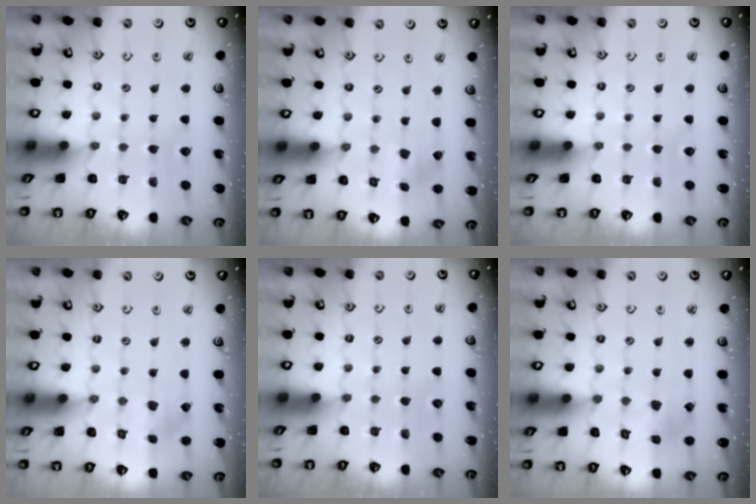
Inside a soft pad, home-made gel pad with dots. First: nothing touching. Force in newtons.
{"total": 1.1, "press": 1.1, "slide": 0.1}
{"total": 0.0}
{"total": 1.7, "press": 1.7, "slide": 0.3}
{"total": 0.0}
{"total": 3.4, "press": 3.4, "slide": 0.3}